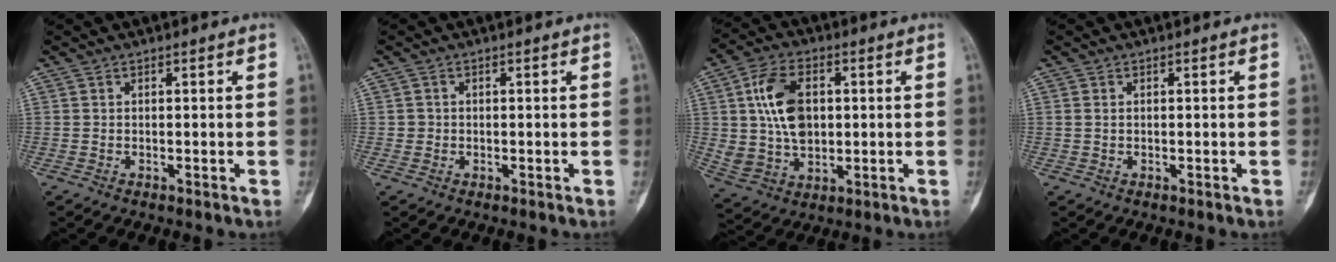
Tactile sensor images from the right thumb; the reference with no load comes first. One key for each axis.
{"total": 1.1, "fx": -0.1, "fy": 1.0, "fz": 0.2, "tx": 0.002, "ty": 0.004, "tz": -0.002}
{"total": 13.0, "fx": 2.2, "fy": 8.4, "fz": 9.6, "tx": -0.166, "ty": -0.001, "tz": 0.045}
{"total": 0.7, "fx": 0.0, "fy": 0.6, "fz": 0.4, "tx": -0.008, "ty": 0.000, "tz": 0.001}